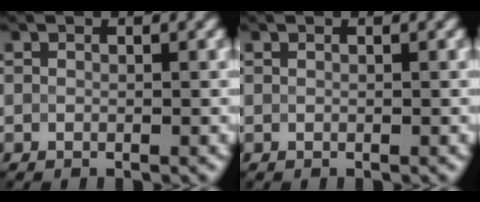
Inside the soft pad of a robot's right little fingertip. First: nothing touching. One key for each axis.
{"total": 0.0}